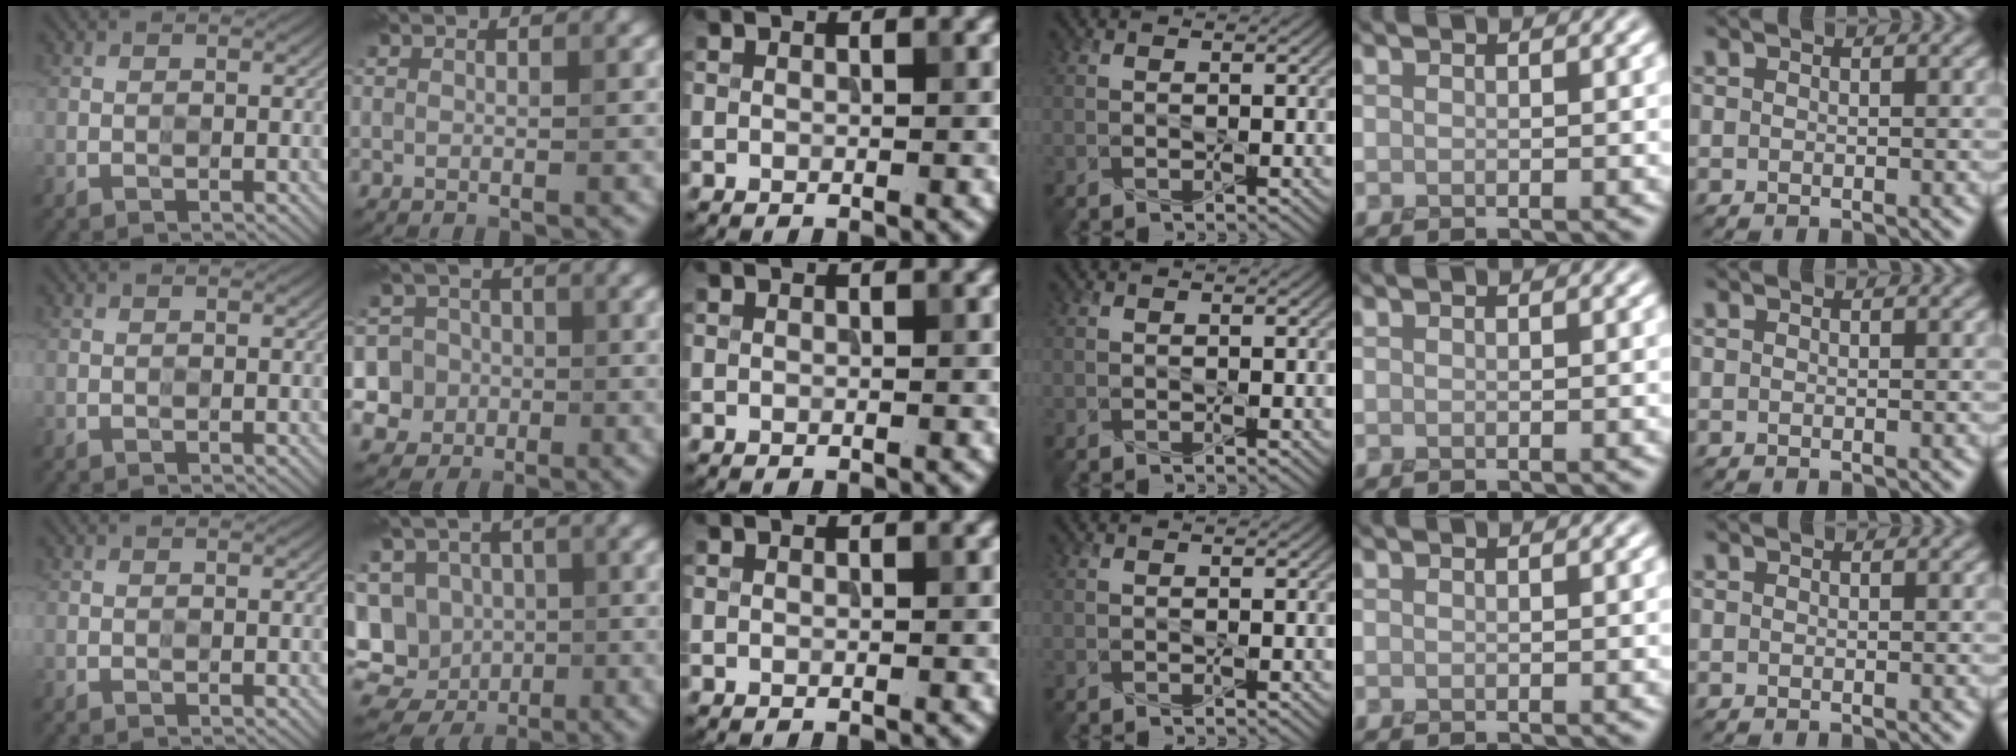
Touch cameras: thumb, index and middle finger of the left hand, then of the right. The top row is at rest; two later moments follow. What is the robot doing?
{"motion": "press", "object": "toy piano key"}